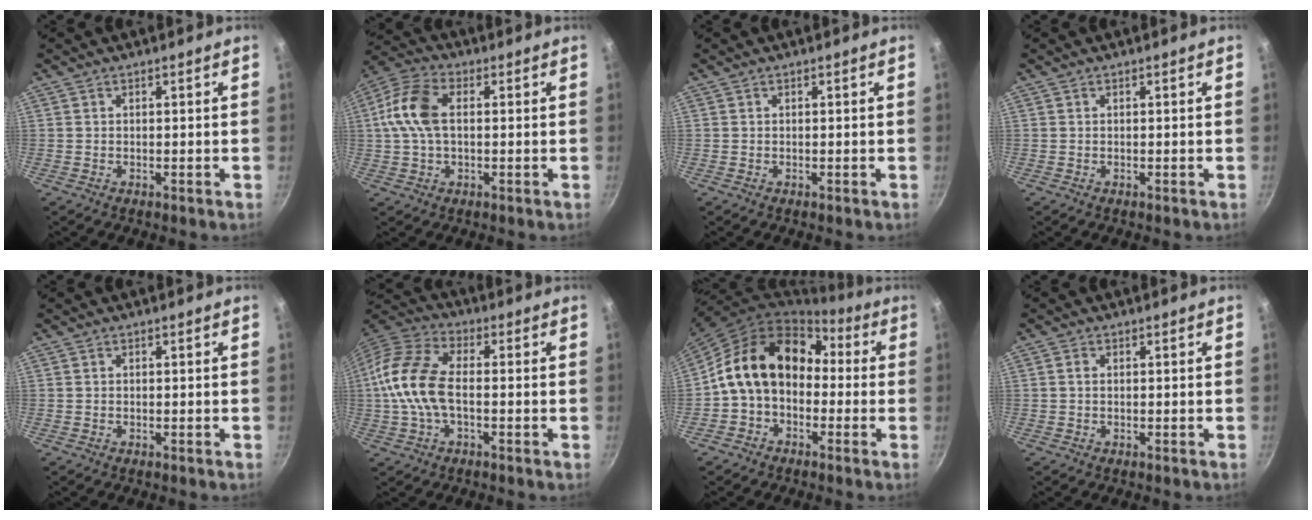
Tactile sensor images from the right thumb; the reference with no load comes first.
{"total": 10.4, "force": [1.0, 6.2, 8.3], "torque": [-0.170, 0.023, 0.008]}
{"total": 0.0}
{"total": 0.0}
{"total": 0.0}
{"total": 13.6, "force": [-0.9, 7.3, 11.4], "torque": [-0.228, 0.033, -0.036]}
{"total": 15.7, "force": [-0.2, 11.7, 10.5], "torque": [-0.149, 0.059, -0.019]}
{"total": 1.0, "force": [0.1, 0.8, 0.6], "torque": [-0.013, 0.002, 0.002]}